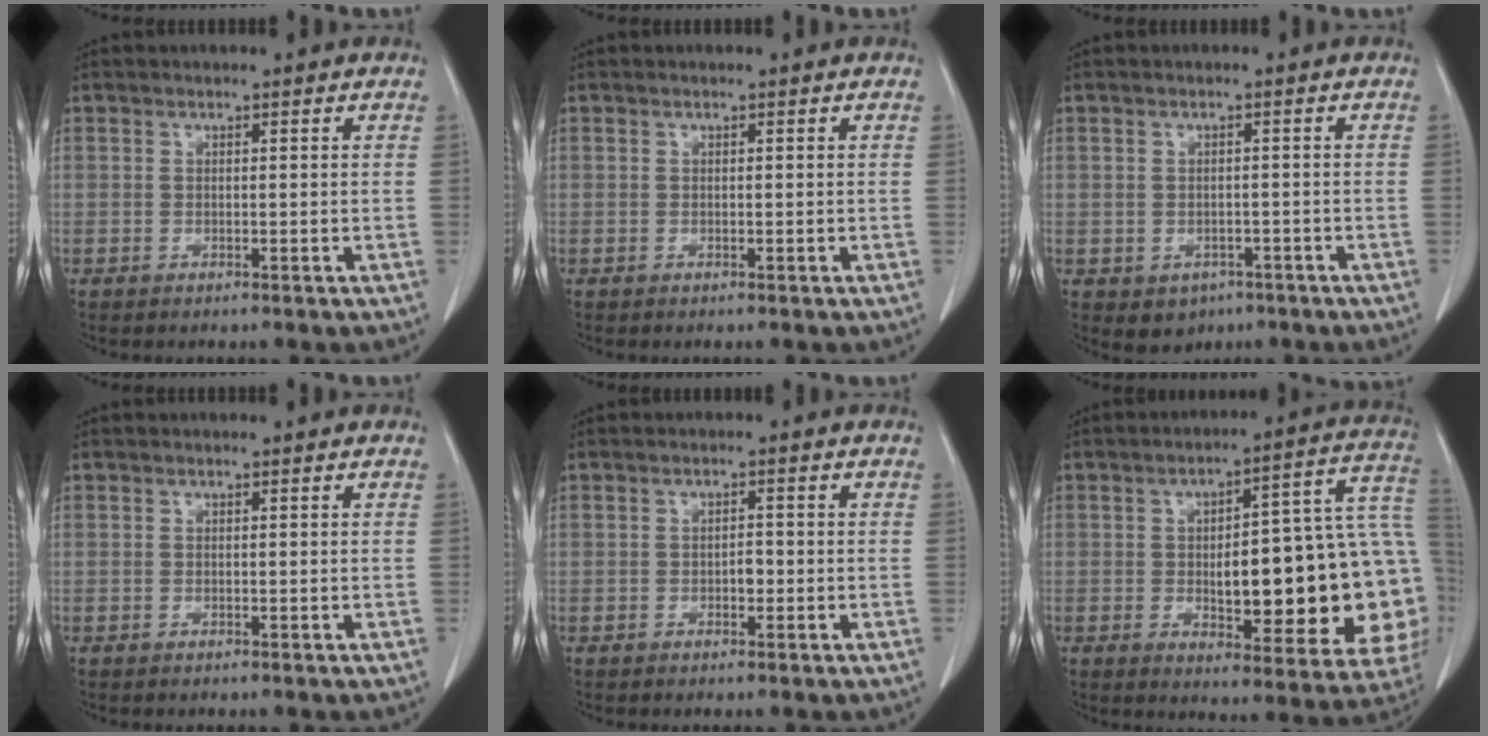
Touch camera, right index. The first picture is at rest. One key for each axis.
{"total": 0.0}
{"total": 3.6, "fx": -1.7, "fy": 2.9, "fz": 1.1, "tx": -0.009, "ty": 0.005, "tz": -0.014}
{"total": 0.0}
{"total": 1.5, "fx": -0.4, "fy": 0.8, "fz": 1.2, "tx": -0.017, "ty": 0.005, "tz": -0.007}
{"total": 24.8, "fx": -2.2, "fy": 6.4, "fz": 23.8, "tx": -0.232, "ty": 0.032, "tz": -0.013}